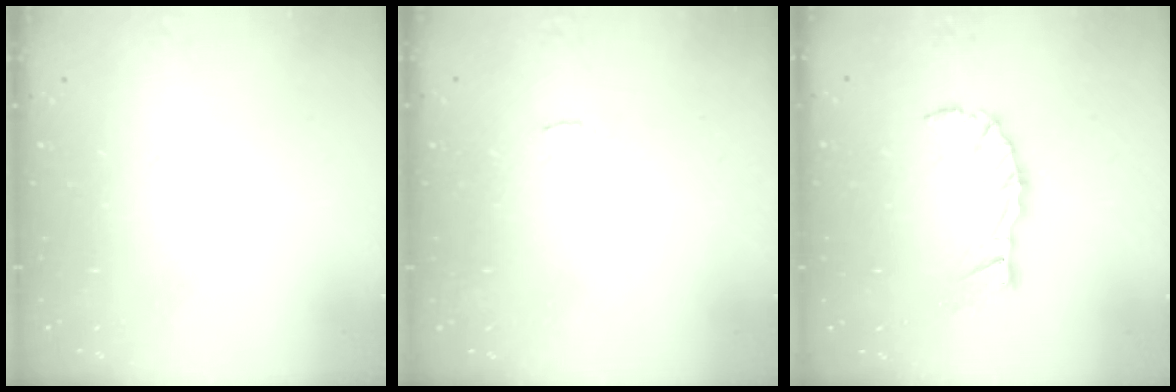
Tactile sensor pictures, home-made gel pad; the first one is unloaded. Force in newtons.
{"total": 0.0}
{"total": 8.0, "press": 8.0, "slide": 0.4}